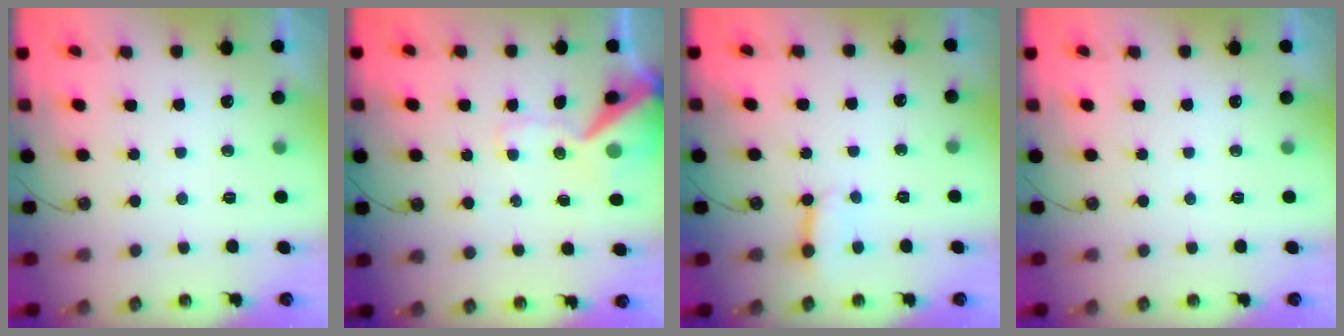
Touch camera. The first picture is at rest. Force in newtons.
{"total": 12.4, "press": 12.3, "slide": 1.6}
{"total": 2.9, "press": 2.9, "slide": 0.2}
{"total": 0.0}